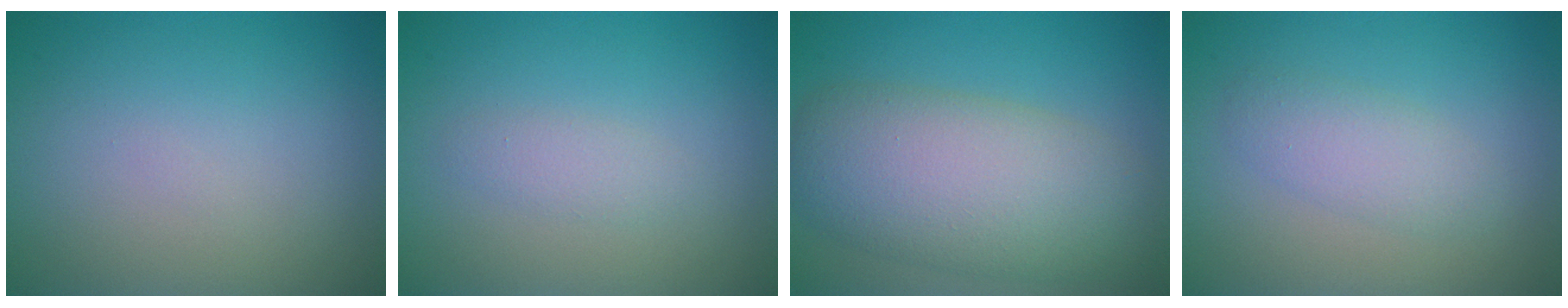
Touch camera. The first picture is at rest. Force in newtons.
{"total": 1.3, "press": 1.3, "slide": 0.0}
{"total": 9.0, "press": 8.9, "slide": 0.5}
{"total": 2.4, "press": 2.4, "slide": 0.1}